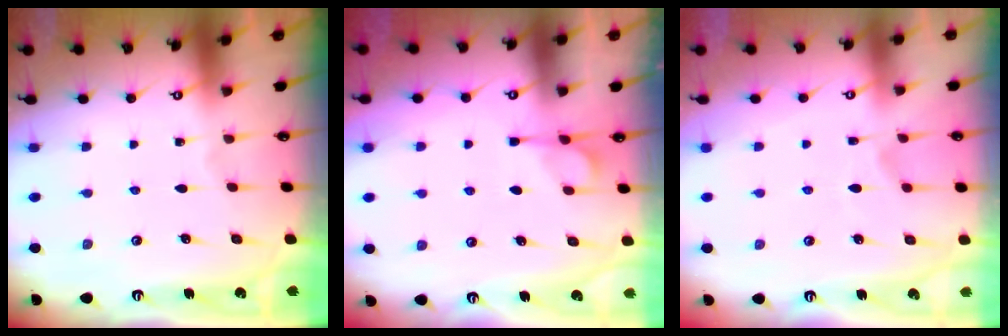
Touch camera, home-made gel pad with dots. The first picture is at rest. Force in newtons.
{"total": 1.9, "press": 1.6, "slide": 1.1}
{"total": 5.3, "press": 5.1, "slide": 1.2}